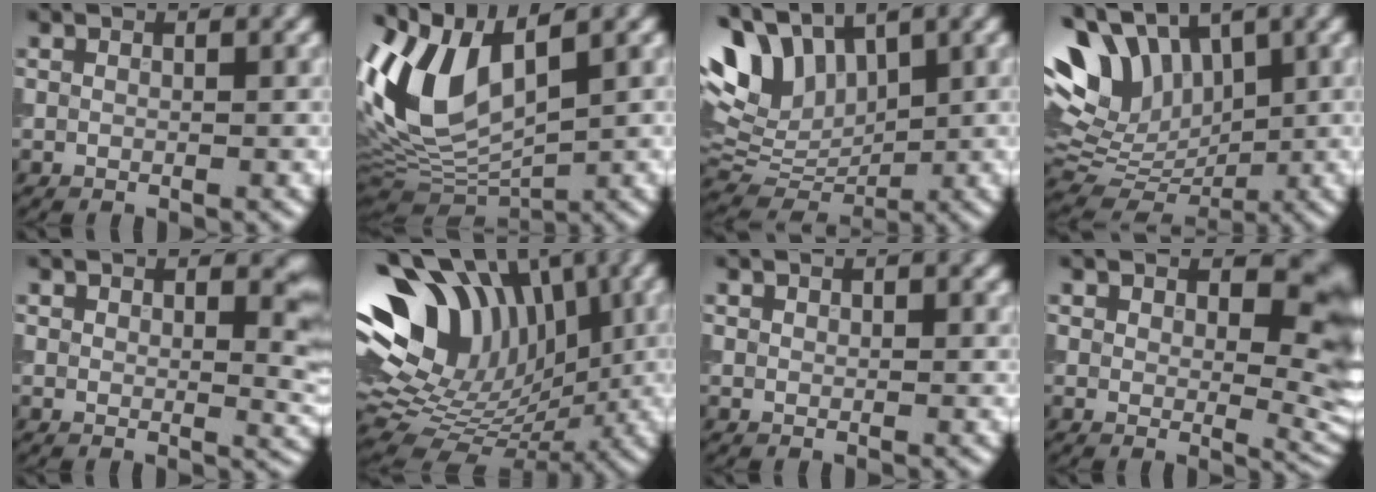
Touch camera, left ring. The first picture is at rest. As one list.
[{"total": 8.8, "force": [2.6, 4.4, 7.2], "torque": [-0.161, 0.003, 0.051]}, {"total": 8.1, "force": [4.1, 4.6, 5.3], "torque": [-0.112, 0.002, 0.077]}, {"total": 9.6, "force": [4.3, 5.7, 6.4], "torque": [-0.127, 0.011, 0.077]}, {"total": 3.7, "force": [2.0, 1.6, 2.7], "torque": [-0.023, -0.003, 0.032]}, {"total": 14.0, "force": [4.1, 9.6, 9.4], "torque": [-0.184, 0.017, 0.075]}, {"total": 1.0, "force": [0.8, 0.4, 0.2], "torque": [-0.002, 0.000, 0.016]}, {"total": 7.0, "force": [2.9, 3.9, 5.1], "torque": [-0.063, -0.011, 0.048]}]